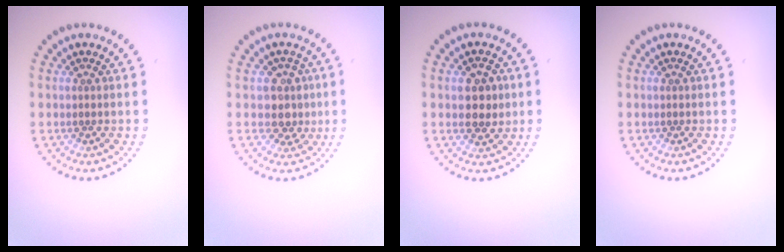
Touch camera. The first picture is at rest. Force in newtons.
{"total": 2.5, "press": 2.1, "slide": 1.4}
{"total": 2.9, "press": 2.9, "slide": 0.4}
{"total": 0.0}